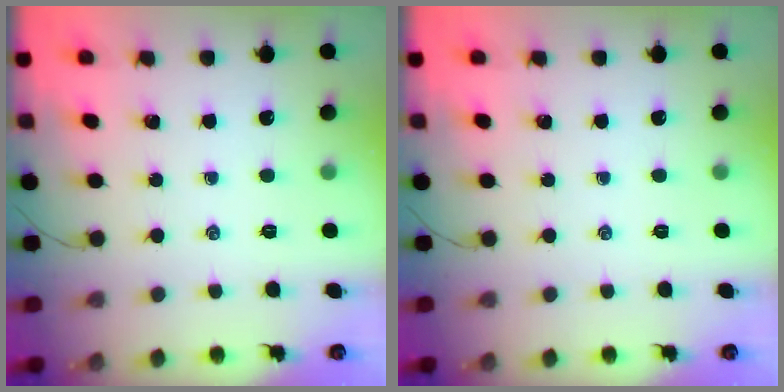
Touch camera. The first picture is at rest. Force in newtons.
{"total": 0.0}